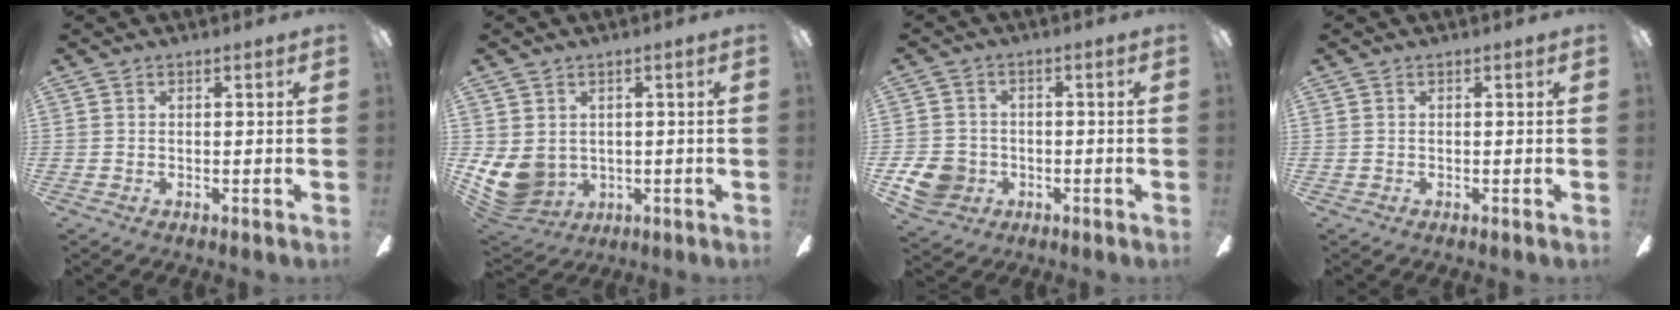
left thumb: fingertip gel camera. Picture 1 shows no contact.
{"total": 8.6, "force": [0.1, 7.5, 4.1], "torque": [-0.120, -0.013, 0.005]}
{"total": 7.8, "force": [-2.5, 6.8, 2.9], "torque": [-0.059, 0.021, -0.045]}
{"total": 0.0}